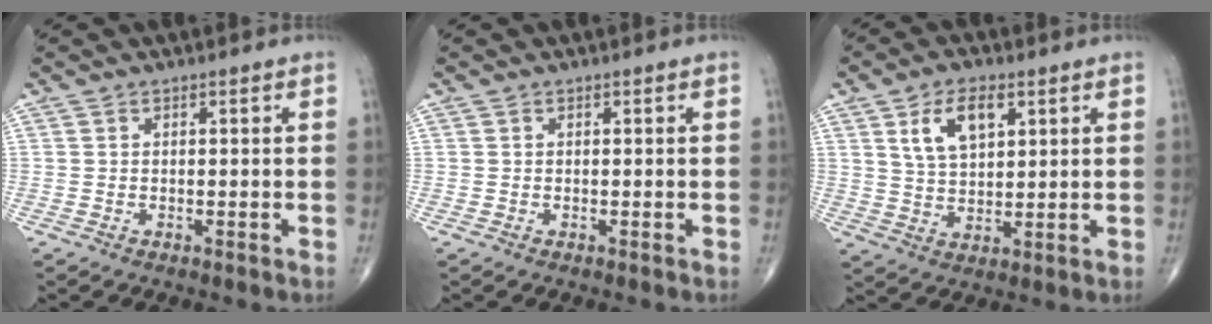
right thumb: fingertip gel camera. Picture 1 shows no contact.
{"total": 0.0}
{"total": 8.5, "force": [3.6, 4.5, 6.2], "torque": [-0.096, -0.011, 0.070]}